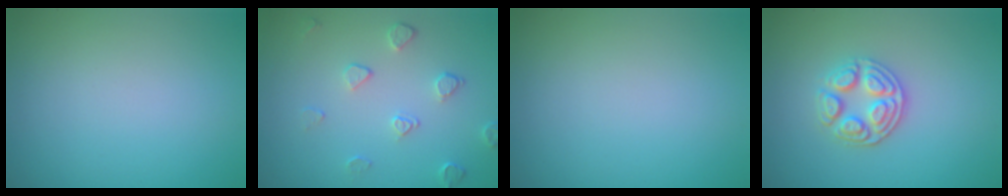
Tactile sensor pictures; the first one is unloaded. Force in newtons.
{"total": 2.0, "press": 1.3, "slide": 1.5}
{"total": 0.0}
{"total": 3.4, "press": 3.0, "slide": 1.5}